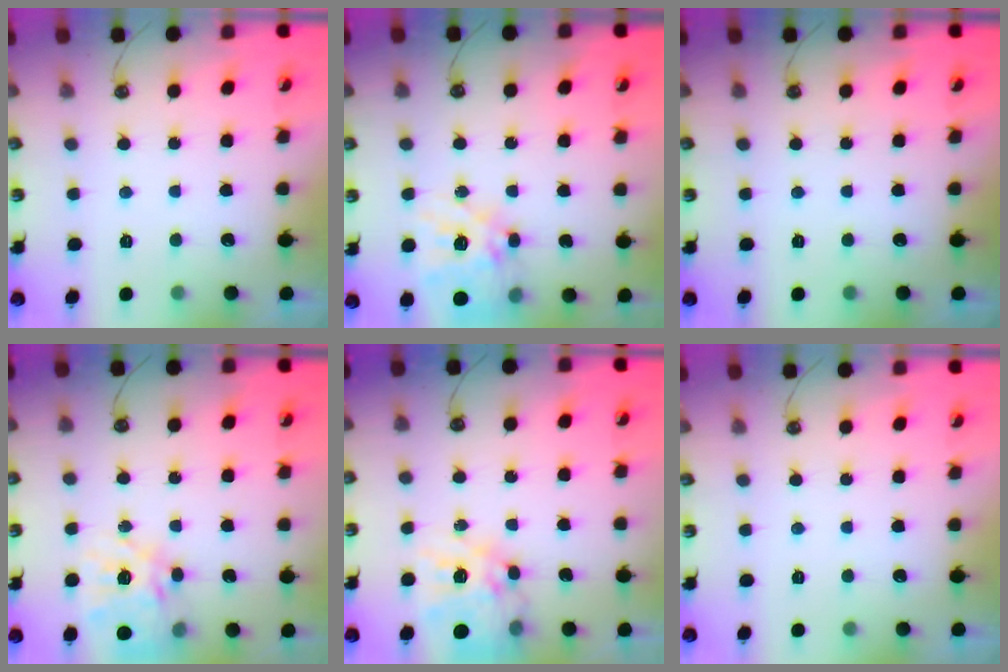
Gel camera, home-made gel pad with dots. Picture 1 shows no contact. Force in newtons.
{"total": 17.4, "press": 17.4, "slide": 1.6}
{"total": 0.0}
{"total": 17.0, "press": 17.0, "slide": 1.6}
{"total": 16.1, "press": 16.0, "slide": 1.4}
{"total": 0.0}